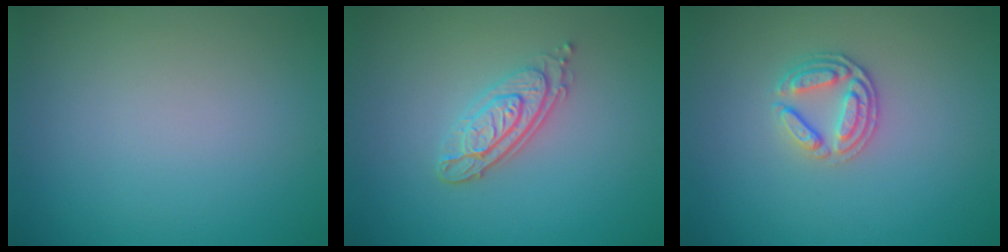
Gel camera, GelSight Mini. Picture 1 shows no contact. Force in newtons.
{"total": 3.4, "press": 2.8, "slide": 1.9}
{"total": 2.6, "press": 2.5, "slide": 0.8}